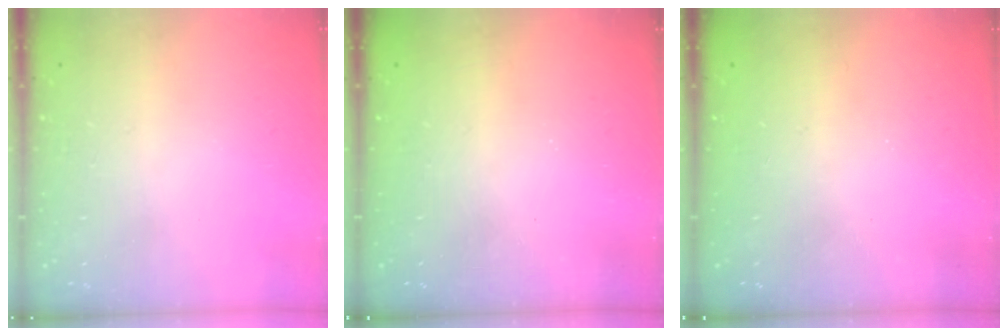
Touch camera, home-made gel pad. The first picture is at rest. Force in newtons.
{"total": 2.3, "press": 2.1, "slide": 1.0}
{"total": 2.3, "press": 2.2, "slide": 0.8}